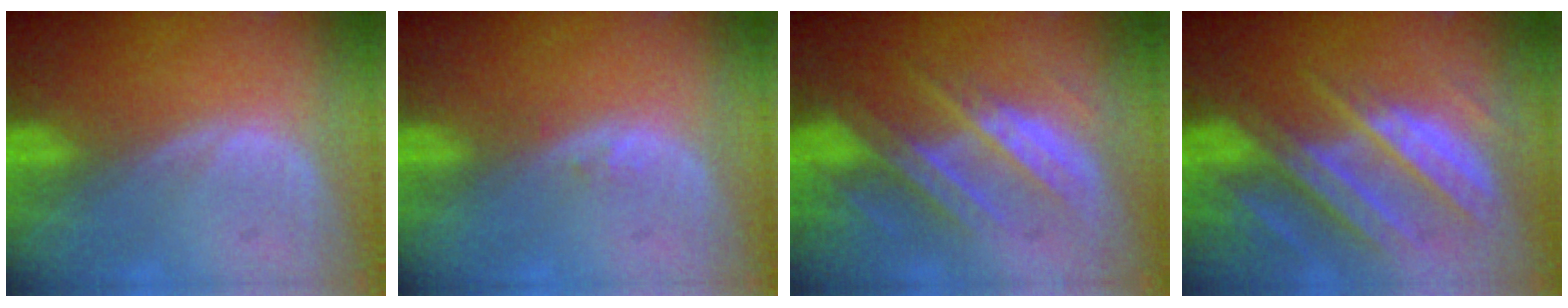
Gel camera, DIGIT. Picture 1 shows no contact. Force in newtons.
{"total": 0.8, "press": 0.6, "slide": 0.5}
{"total": 8.4, "press": 7.7, "slide": 3.5}
{"total": 10.5, "press": 9.3, "slide": 5.0}